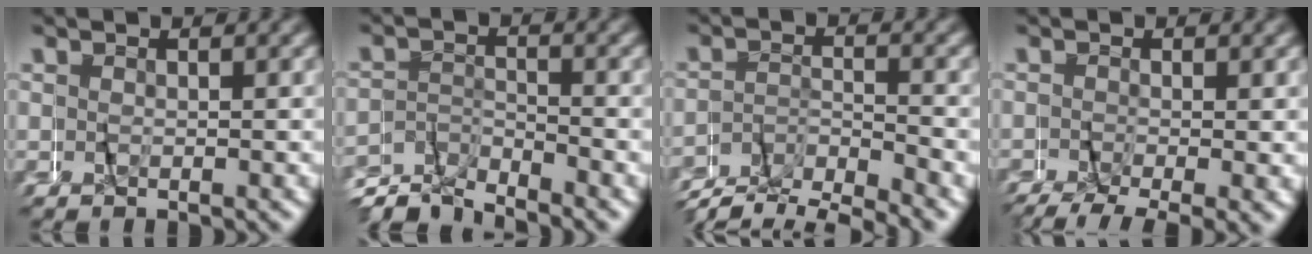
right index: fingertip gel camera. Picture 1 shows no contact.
{"total": 4.4, "force": [-4.4, 0.1, 0.3], "torque": [0.000, 0.006, -0.087]}
{"total": 5.5, "force": [-5.1, 1.3, 1.8], "torque": [-0.028, -0.003, -0.093]}
{"total": 4.8, "force": [-3.6, 1.6, 2.7], "torque": [-0.036, -0.017, -0.051]}